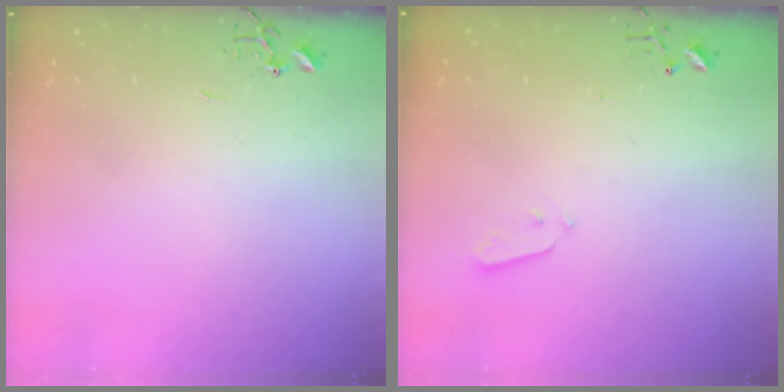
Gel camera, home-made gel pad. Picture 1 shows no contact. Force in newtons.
{"total": 2.5, "press": 2.5, "slide": 0.4}